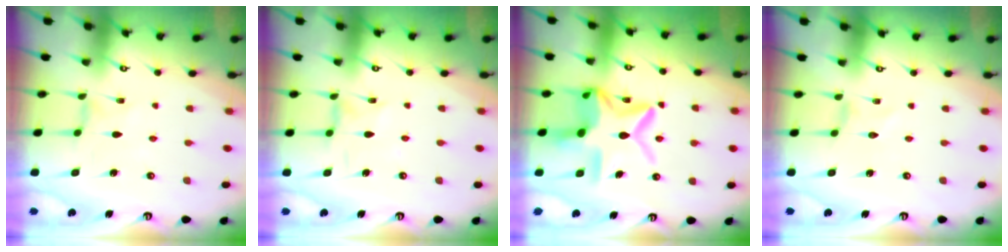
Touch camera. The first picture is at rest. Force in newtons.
{"total": 1.7, "press": 1.6, "slide": 0.4}
{"total": 15.4, "press": 15.3, "slide": 1.3}
{"total": 0.0}